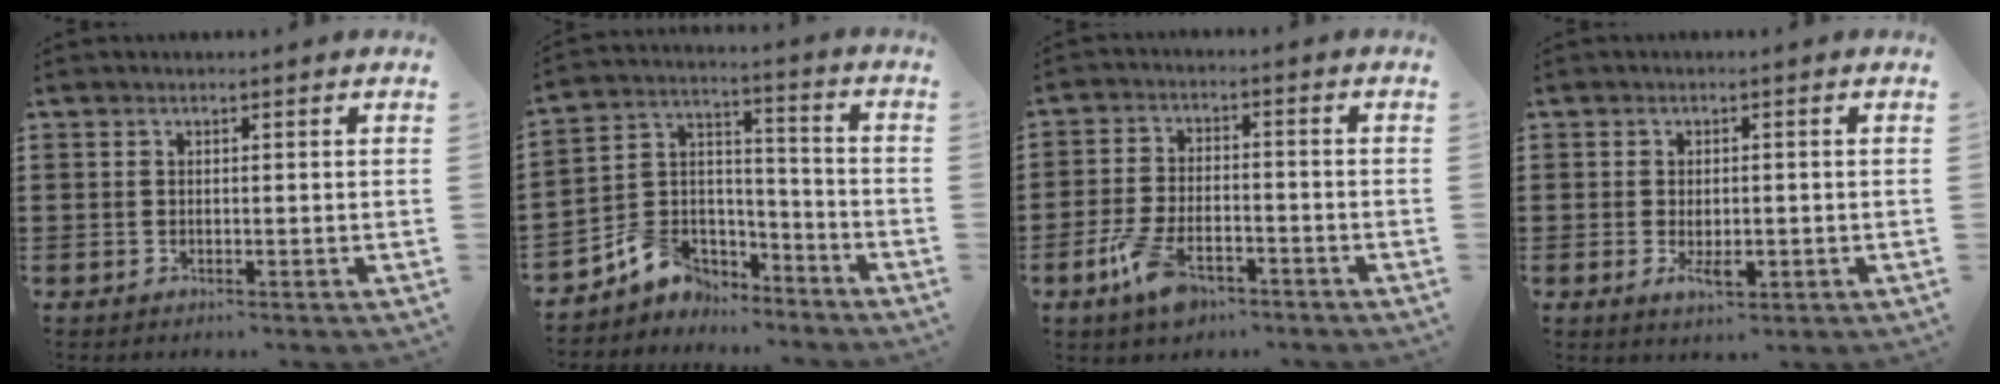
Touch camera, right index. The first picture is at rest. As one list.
[{"total": 6.3, "force": [-4.5, 4.4, 0.6], "torque": [-0.037, 0.010, -0.090]}, {"total": 7.1, "force": [-4.4, 3.0, 4.6], "torque": [-0.113, -0.001, -0.085]}, {"total": 2.9, "force": [-0.7, 1.3, 2.5], "torque": [-0.054, -0.003, -0.014]}]